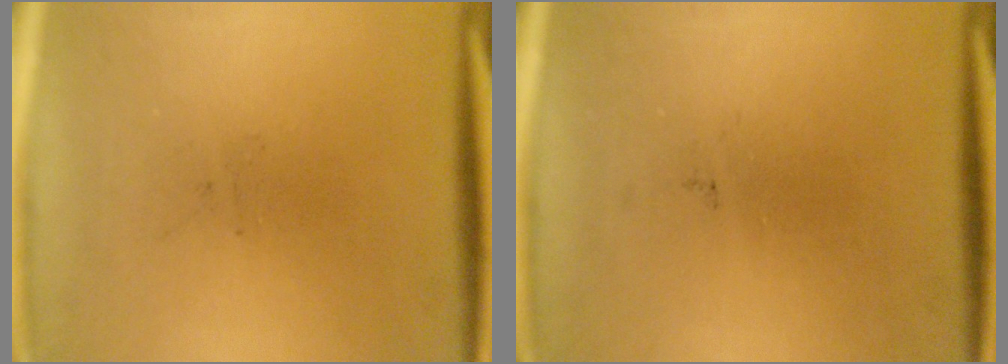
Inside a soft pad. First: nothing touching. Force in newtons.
{"total": 0.0}